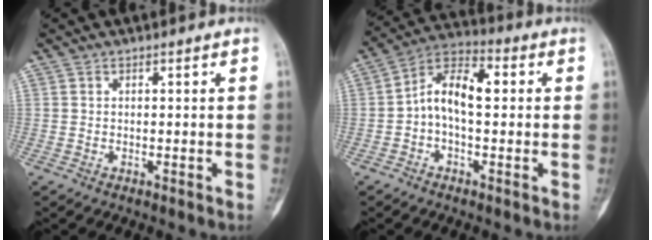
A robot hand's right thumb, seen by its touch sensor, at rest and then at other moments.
{"total": 9.6, "force": [0.1, 5.0, 8.1], "torque": [-0.131, 0.038, -0.007]}